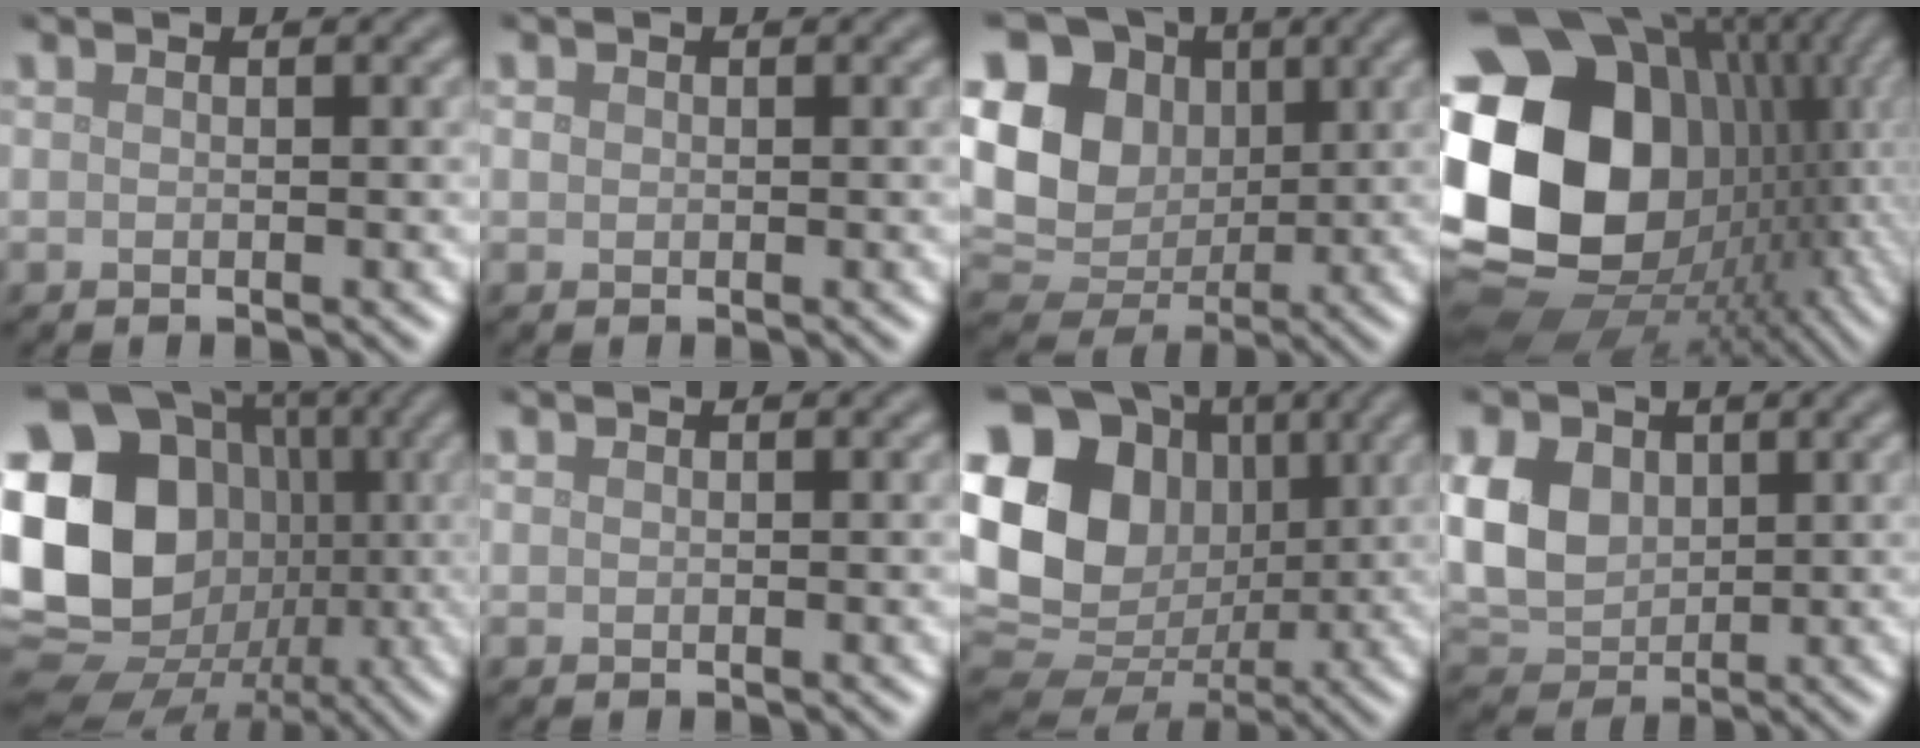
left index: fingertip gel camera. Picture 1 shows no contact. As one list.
[{"total": 0.5, "force": [0.1, 0.5, 0.1], "torque": [0.000, -0.001, 0.001]}, {"total": 14.0, "force": [2.9, 11.6, 7.3], "torque": [-0.178, 0.021, 0.041]}, {"total": 22.0, "force": [1.3, 17.2, 13.5], "torque": [-0.303, -0.006, 0.057]}, {"total": 24.2, "force": [-0.2, 21.4, 11.4], "torque": [-0.240, 0.028, -0.050]}, {"total": 0.0}, {"total": 19.0, "force": [3.4, 15.7, 10.1], "torque": [-0.217, 0.025, 0.059]}, {"total": 7.5, "force": [1.7, 5.6, 4.7], "torque": [-0.119, 0.010, 0.024]}]